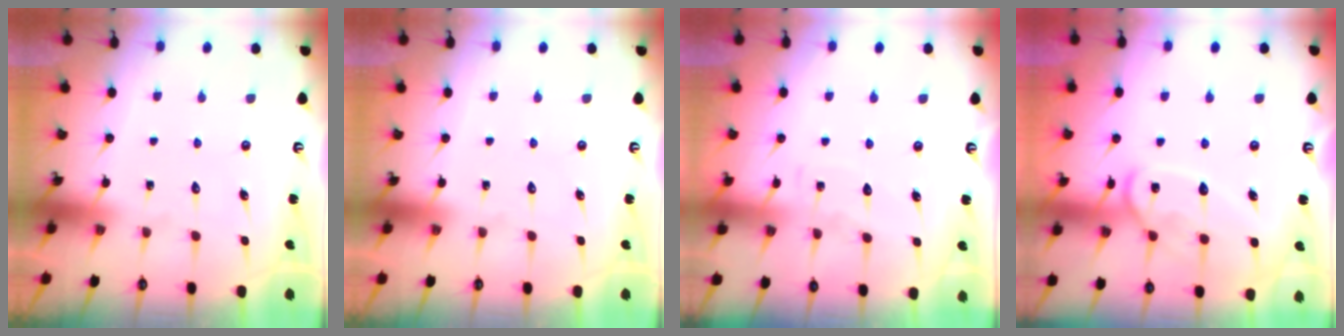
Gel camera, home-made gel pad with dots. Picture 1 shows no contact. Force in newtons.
{"total": 0.0}
{"total": 3.7, "press": 3.7, "slide": 0.3}
{"total": 13.3, "press": 13.2, "slide": 1.2}